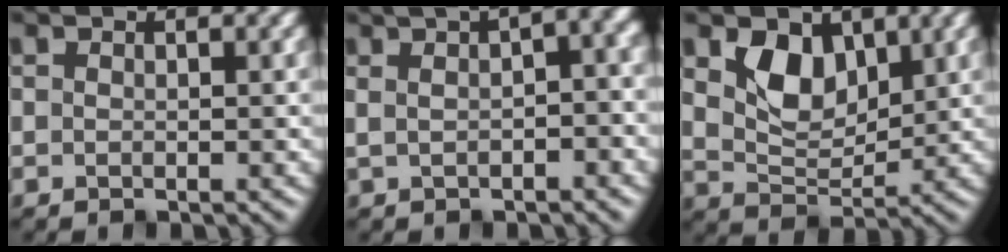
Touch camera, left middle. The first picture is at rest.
{"total": 8.5, "force": [3.2, 3.0, 7.3], "torque": [-0.083, 0.028, 0.039]}
{"total": 4.1, "force": [1.8, 2.6, 2.5], "torque": [-0.060, -0.010, 0.030]}